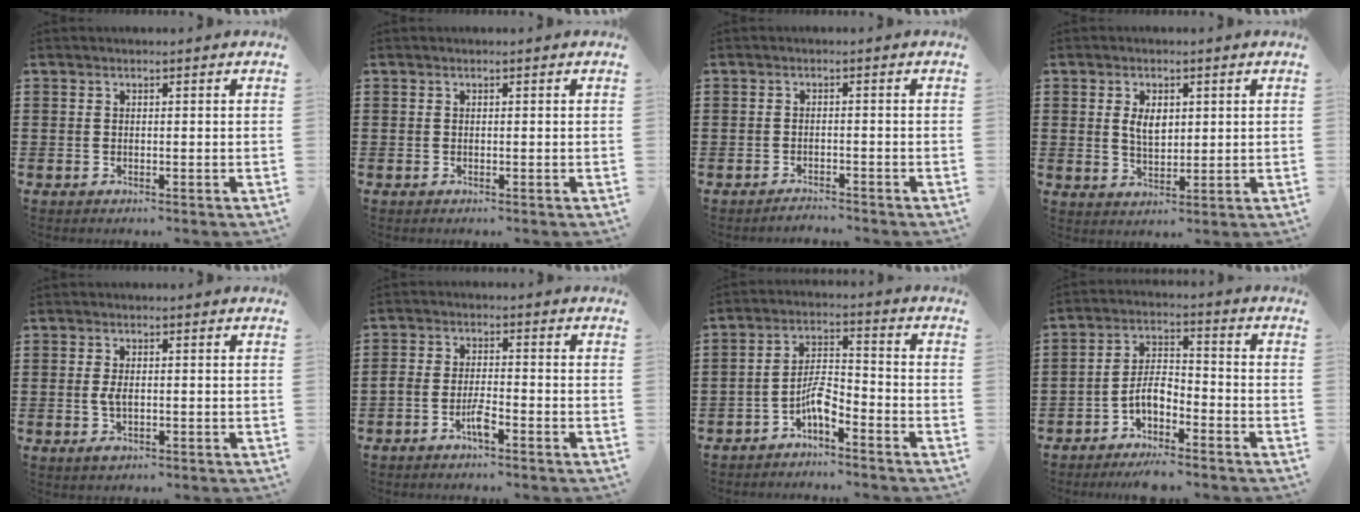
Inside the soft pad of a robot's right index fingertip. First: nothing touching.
{"total": 0.0}
{"total": 1.6, "force": [-1.6, 0.0, 0.0], "torque": [-0.004, 0.004, -0.033]}
{"total": 3.8, "force": [0.9, 2.3, 2.9], "torque": [-0.054, 0.008, 0.014]}
{"total": 2.3, "force": [-0.2, 1.2, 2.0], "torque": [-0.039, 0.003, -0.004]}
{"total": 3.3, "force": [-2.4, 0.7, 2.1], "torque": [-0.043, 0.005, -0.046]}
{"total": 5.4, "force": [-3.4, 1.8, 3.8], "torque": [-0.080, 0.007, -0.066]}
{"total": 5.6, "force": [-3.6, 2.1, 3.7], "torque": [-0.093, 0.002, -0.077]}